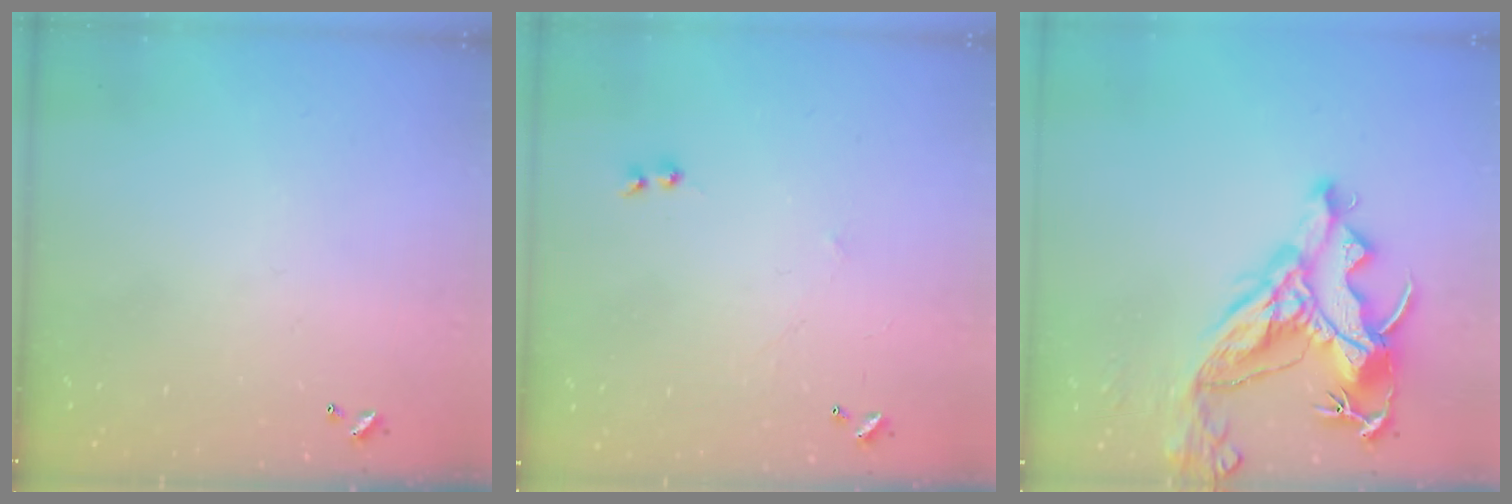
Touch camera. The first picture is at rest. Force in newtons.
{"total": 1.2, "press": 1.2, "slide": 0.3}
{"total": 16.7, "press": 16.6, "slide": 2.3}